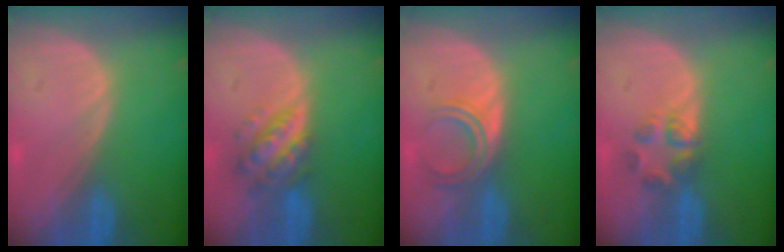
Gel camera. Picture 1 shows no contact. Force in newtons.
{"total": 6.3, "press": 5.6, "slide": 2.8}
{"total": 4.8, "press": 4.0, "slide": 2.6}
{"total": 3.7, "press": 3.5, "slide": 0.9}